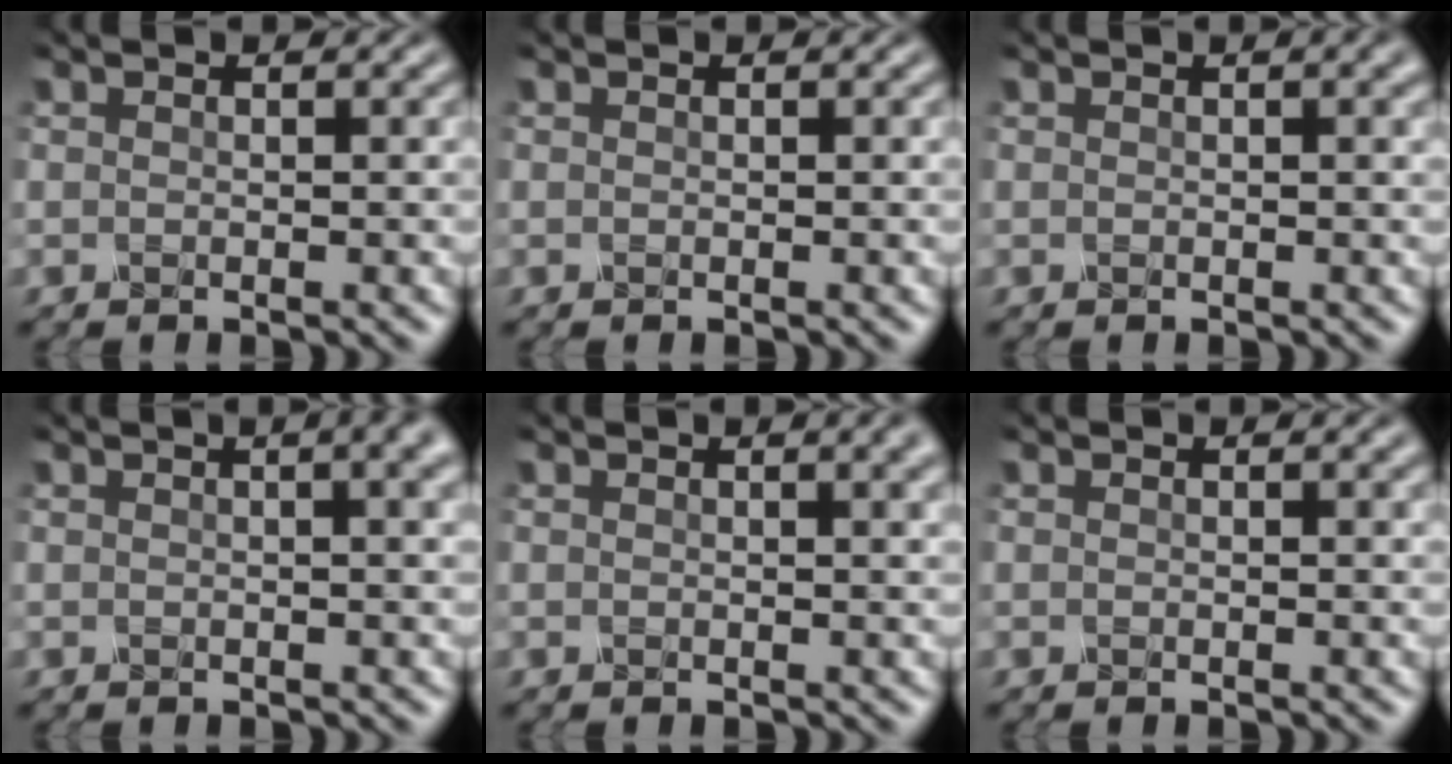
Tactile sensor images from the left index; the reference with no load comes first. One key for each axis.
{"total": 0.0}
{"total": 1.3, "fx": 0.5, "fy": 0.2, "fz": 1.1, "tx": -0.015, "ty": 0.006, "tz": 0.008}
{"total": 5.5, "fx": 2.3, "fy": 2.4, "fz": 4.3, "tx": -0.026, "ty": 0.029, "tz": 0.001}
{"total": 2.7, "fx": 1.3, "fy": 0.9, "fz": 2.2, "tx": -0.015, "ty": 0.005, "tz": 0.014}
{"total": 0.7, "fx": 0.4, "fy": 0.1, "fz": 0.5, "tx": -0.004, "ty": 0.004, "tz": 0.006}